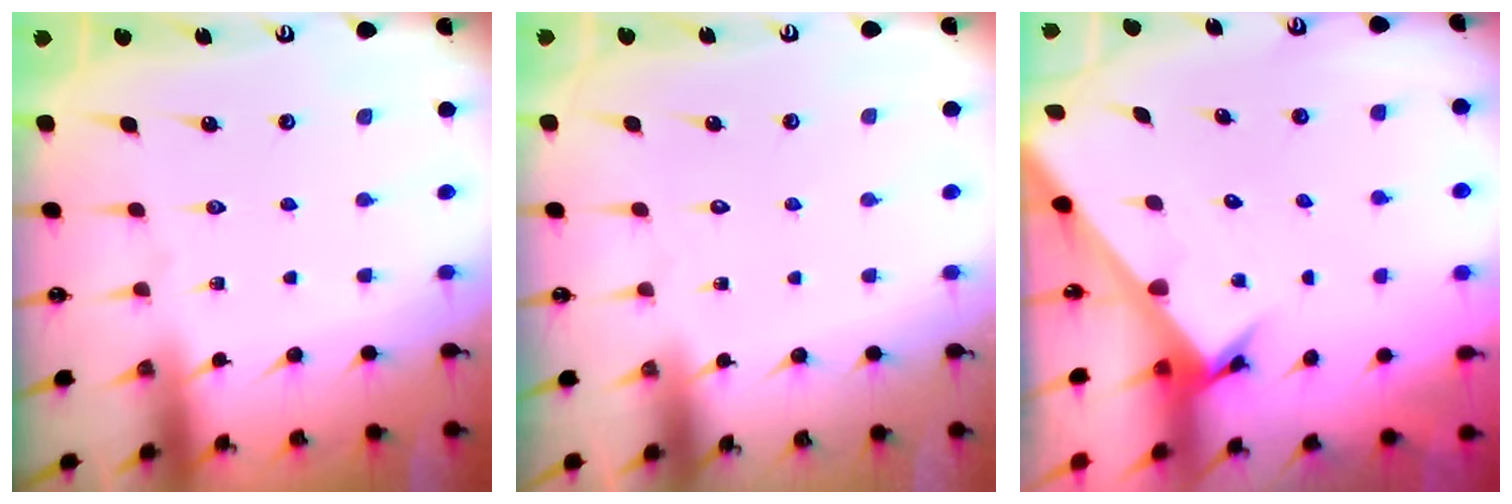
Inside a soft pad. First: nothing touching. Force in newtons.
{"total": 1.6, "press": 1.6, "slide": 0.1}
{"total": 2.6, "press": 2.6, "slide": 0.2}